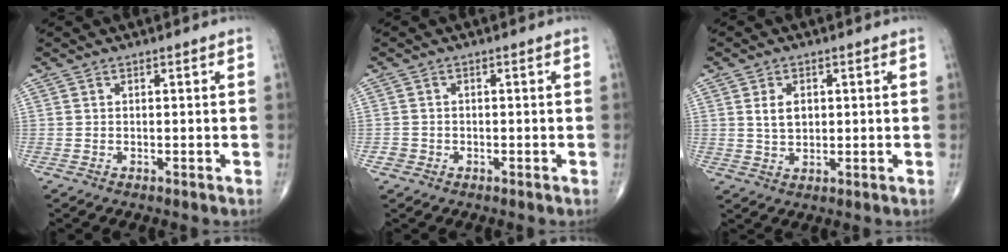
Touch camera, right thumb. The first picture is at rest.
{"total": 1.4, "force": [-0.6, 1.2, 0.2], "torque": [0.000, 0.005, -0.014]}
{"total": 4.1, "force": [0.9, 2.7, 2.8], "torque": [-0.042, -0.005, 0.021]}